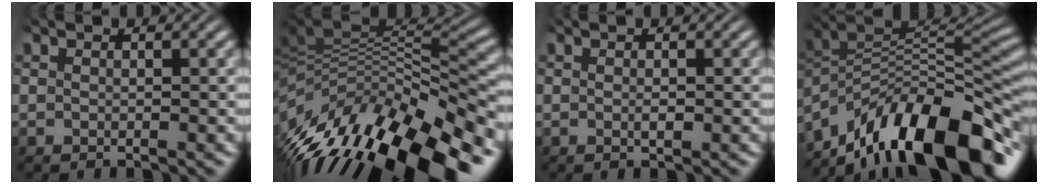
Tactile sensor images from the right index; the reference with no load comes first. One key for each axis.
{"total": 16.0, "fx": -4.8, "fy": 10.2, "fz": 11.4, "tx": -0.203, "ty": -0.042, "tz": -0.057}
{"total": 0.7, "fx": -0.4, "fy": -0.1, "fz": 0.5, "tx": -0.005, "ty": -0.011, "tz": -0.004}
{"total": 15.8, "fx": -5.4, "fy": 9.1, "fz": 11.7, "tx": -0.178, "ty": -0.040, "tz": -0.072}